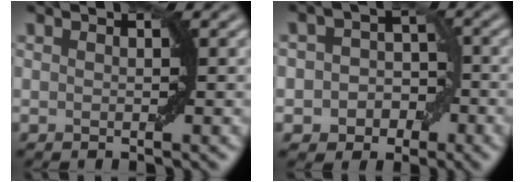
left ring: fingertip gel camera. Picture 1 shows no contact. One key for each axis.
{"total": 4.7, "fx": -1.6, "fy": 4.0, "fz": 1.9, "tx": 0.002, "ty": 0.012, "tz": -0.041}